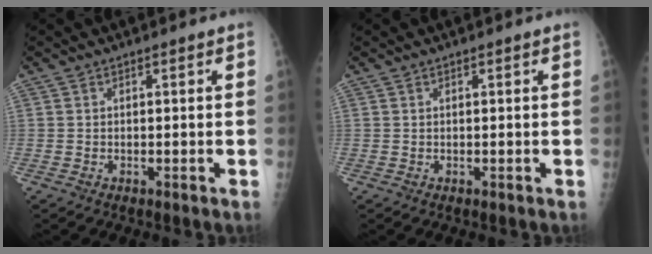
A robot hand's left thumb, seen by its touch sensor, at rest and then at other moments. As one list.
[{"total": 0.0}]